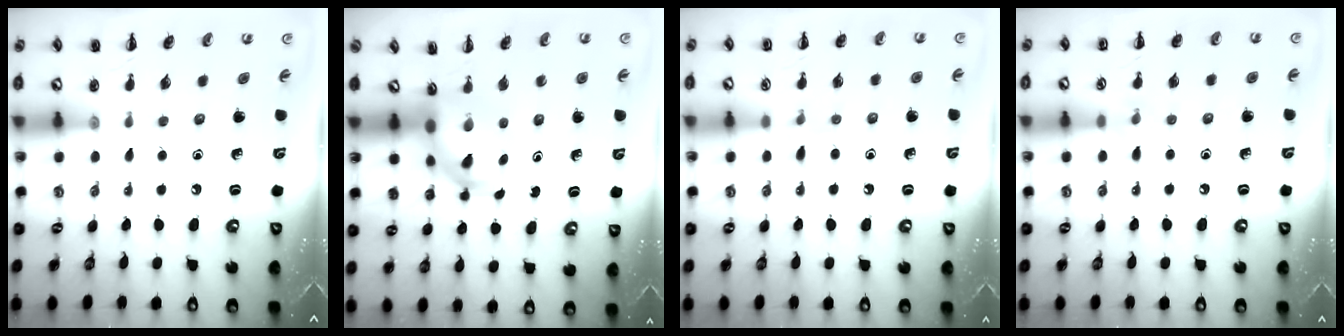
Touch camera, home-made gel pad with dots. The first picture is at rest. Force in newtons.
{"total": 5.5, "press": 5.4, "slide": 1.1}
{"total": 5.6, "press": 5.3, "slide": 1.8}
{"total": 6.4, "press": 6.0, "slide": 2.0}